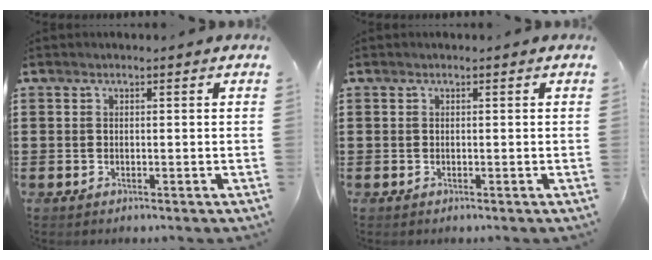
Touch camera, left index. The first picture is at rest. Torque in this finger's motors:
{"motor_torque": [0.00, 0.00, 0.00, 0.00]}